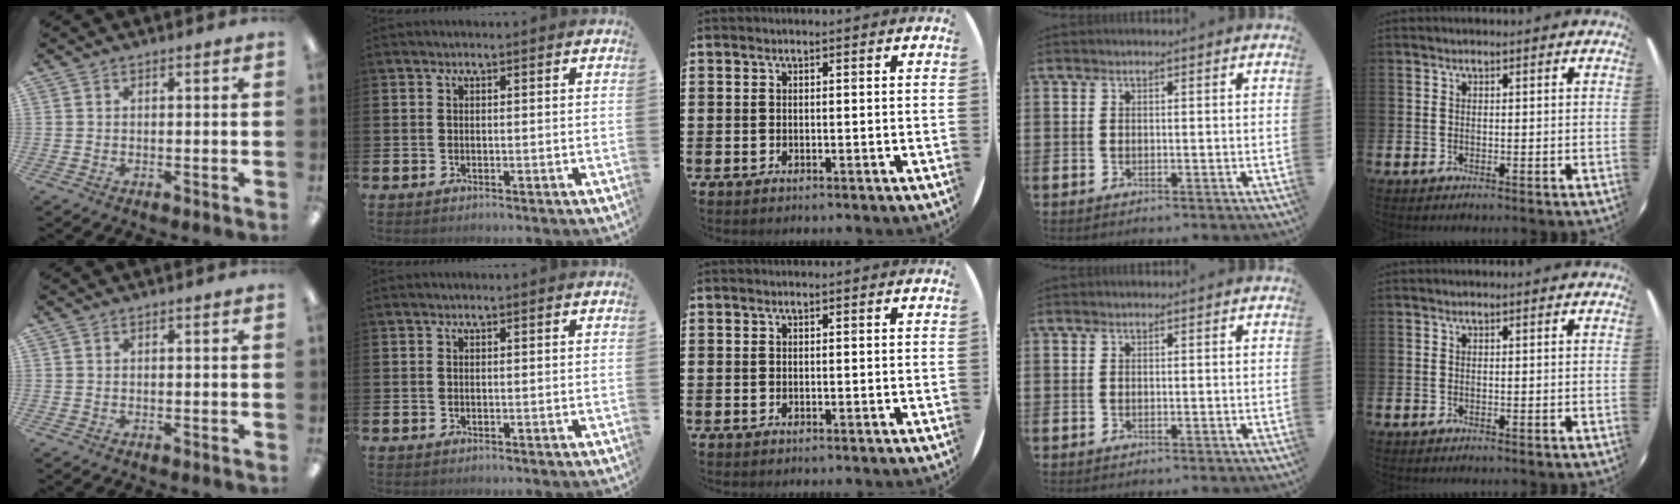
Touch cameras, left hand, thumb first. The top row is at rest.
{}